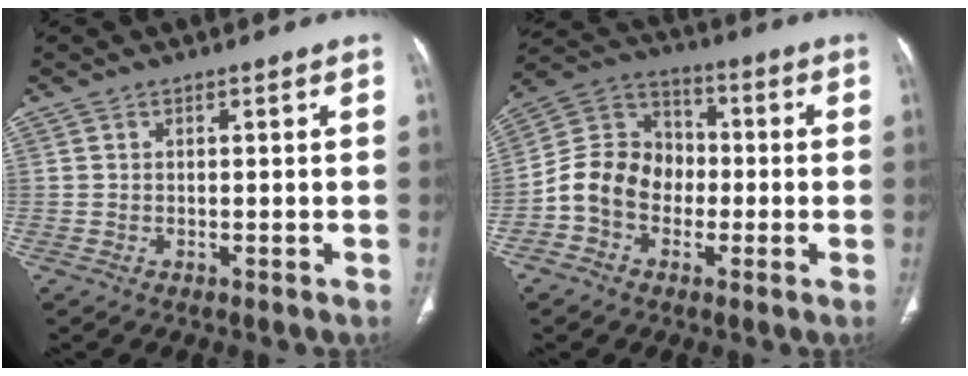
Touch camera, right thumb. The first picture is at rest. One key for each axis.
{"total": 11.8, "fx": -2.8, "fy": 9.6, "fz": 6.2, "tx": -0.094, "ty": 0.043, "tz": -0.062}